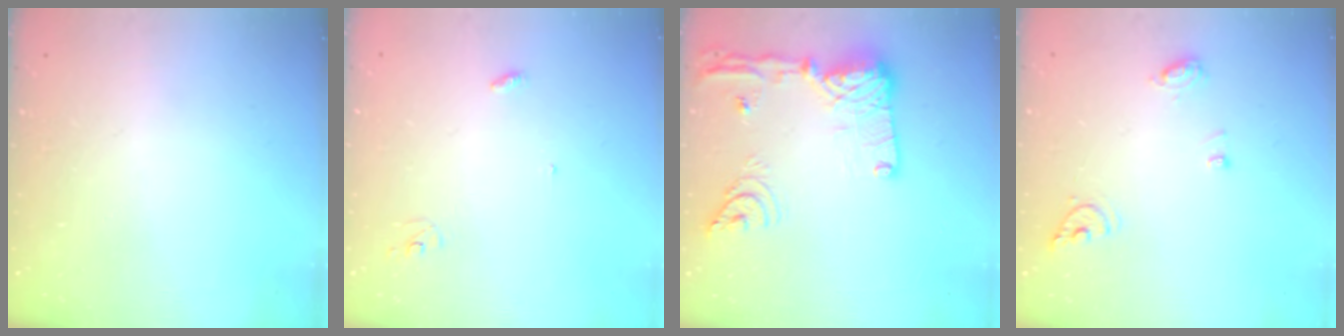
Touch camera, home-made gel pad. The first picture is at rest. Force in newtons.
{"total": 2.8, "press": 2.8, "slide": 0.2}
{"total": 20.1, "press": 19.9, "slide": 3.0}
{"total": 7.4, "press": 7.3, "slide": 0.9}